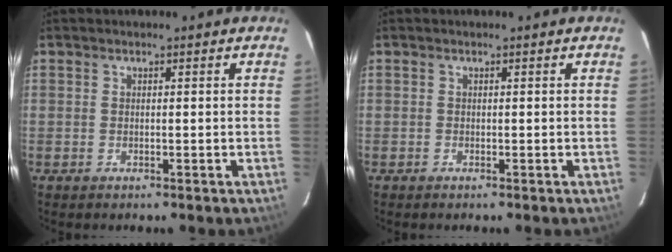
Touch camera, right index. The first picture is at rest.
{"total": 0.0}